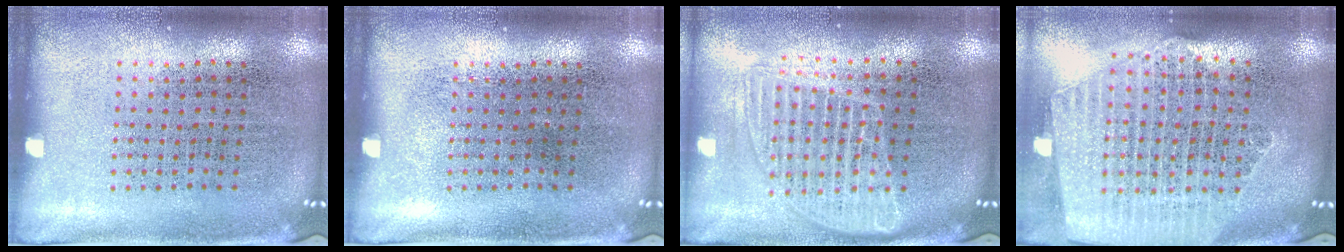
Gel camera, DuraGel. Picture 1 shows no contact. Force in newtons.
{"total": 0.0}
{"total": 1.7, "press": 1.5, "slide": 0.8}
{"total": 2.4, "press": 2.2, "slide": 1.2}